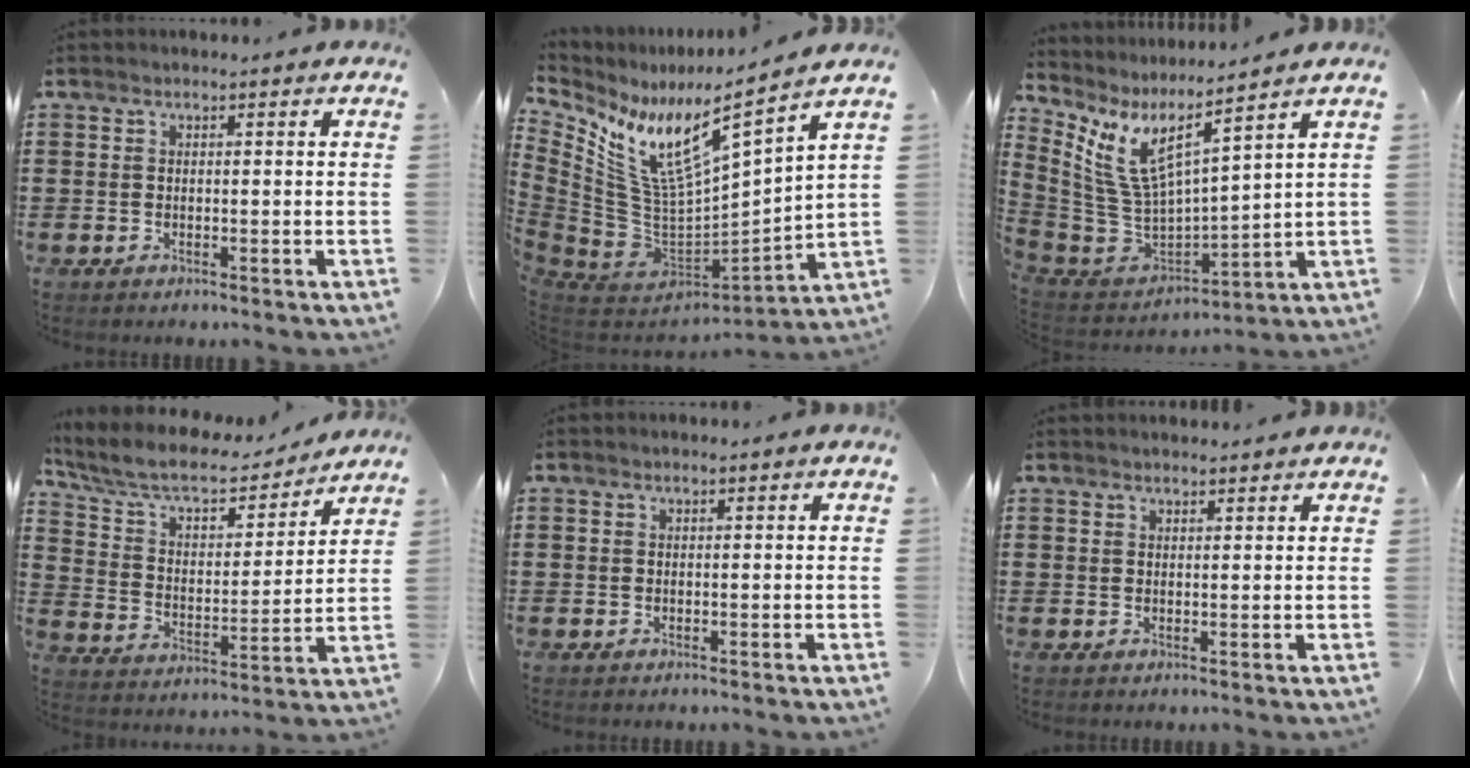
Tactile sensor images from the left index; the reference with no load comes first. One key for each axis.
{"total": 11.1, "fx": 6.8, "fy": 2.6, "fz": 8.3, "tx": -0.191, "ty": -0.060, "tz": 0.113}
{"total": 7.7, "fx": 4.3, "fy": 2.3, "fz": 6.0, "tx": -0.166, "ty": -0.058, "tz": 0.067}
{"total": 8.0, "fx": 6.8, "fy": 2.2, "fz": 3.5, "tx": -0.098, "ty": -0.040, "tz": 0.113}
{"total": 0.0}
{"total": 1.3, "fx": 1.3, "fy": 0.1, "fz": 0.1, "tx": -0.005, "ty": 0.001, "tz": 0.025}